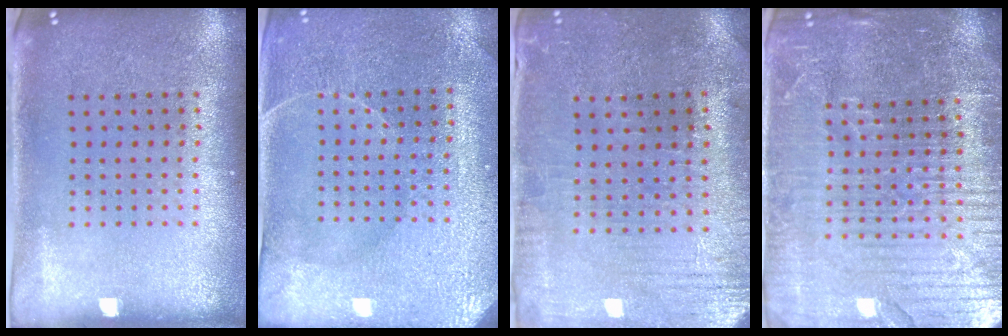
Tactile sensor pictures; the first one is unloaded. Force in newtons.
{"total": 3.3, "press": 3.3, "slide": 0.4}
{"total": 0.6, "press": 0.5, "slide": 0.3}
{"total": 5.4, "press": 4.9, "slide": 2.3}